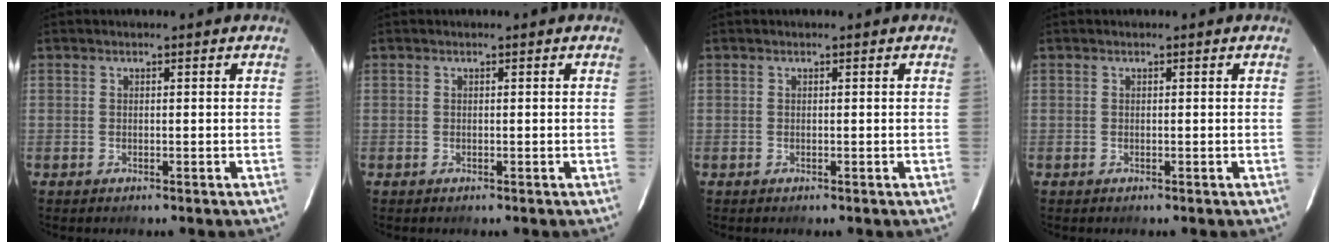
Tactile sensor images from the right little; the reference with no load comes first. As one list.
[{"total": 0.0}, {"total": 0.0}, {"total": 0.0}]